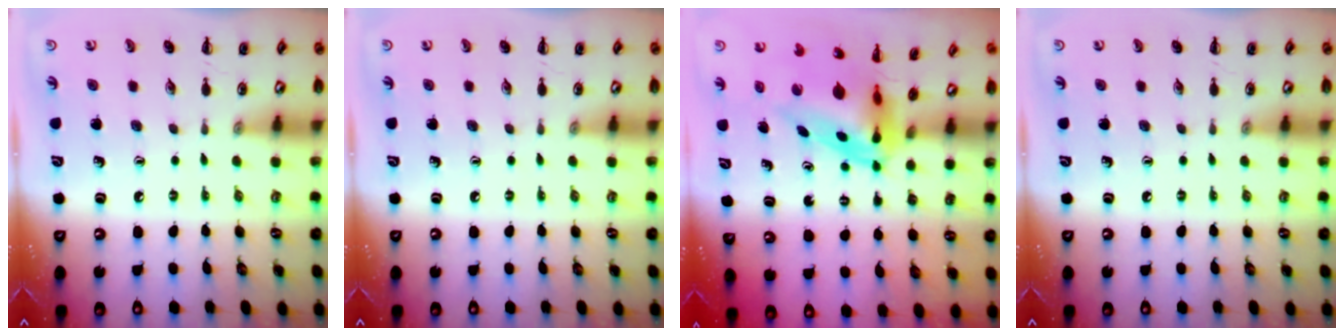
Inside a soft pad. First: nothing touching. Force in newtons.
{"total": 0.0}
{"total": 5.8, "press": 5.6, "slide": 1.5}
{"total": 0.0}